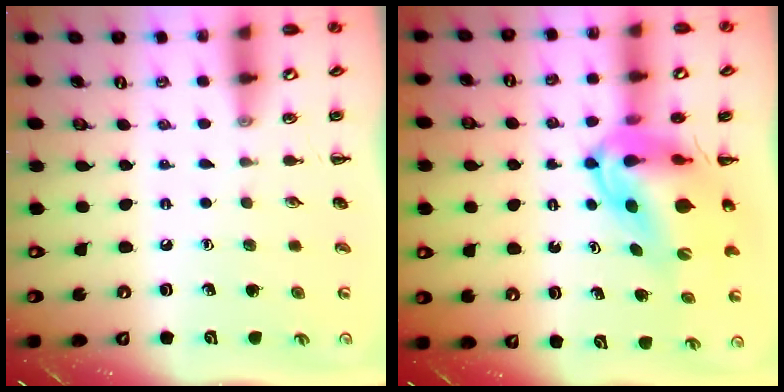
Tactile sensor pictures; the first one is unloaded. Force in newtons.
{"total": 10.6, "press": 10.1, "slide": 3.2}